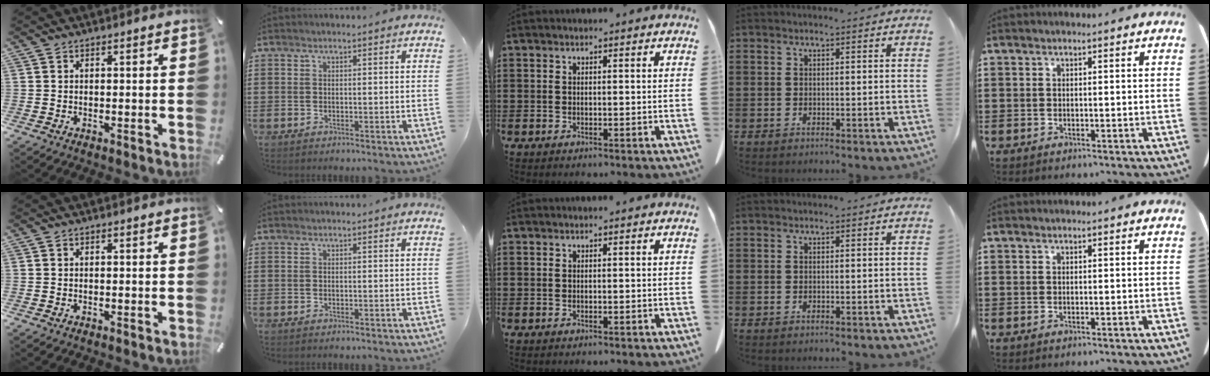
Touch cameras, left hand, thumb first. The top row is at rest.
{}